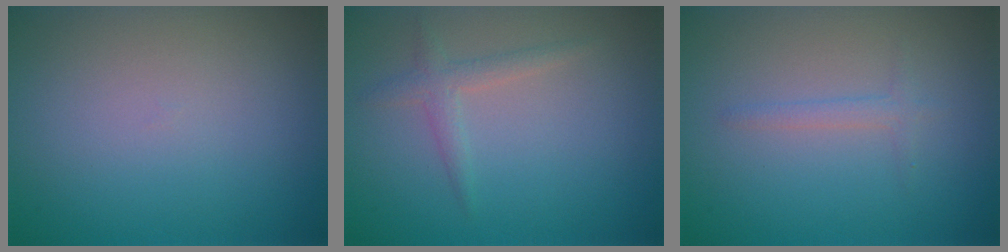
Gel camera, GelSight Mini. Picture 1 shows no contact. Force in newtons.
{"total": 1.6, "press": 1.6, "slide": 0.0}
{"total": 1.1, "press": 1.1, "slide": 0.1}